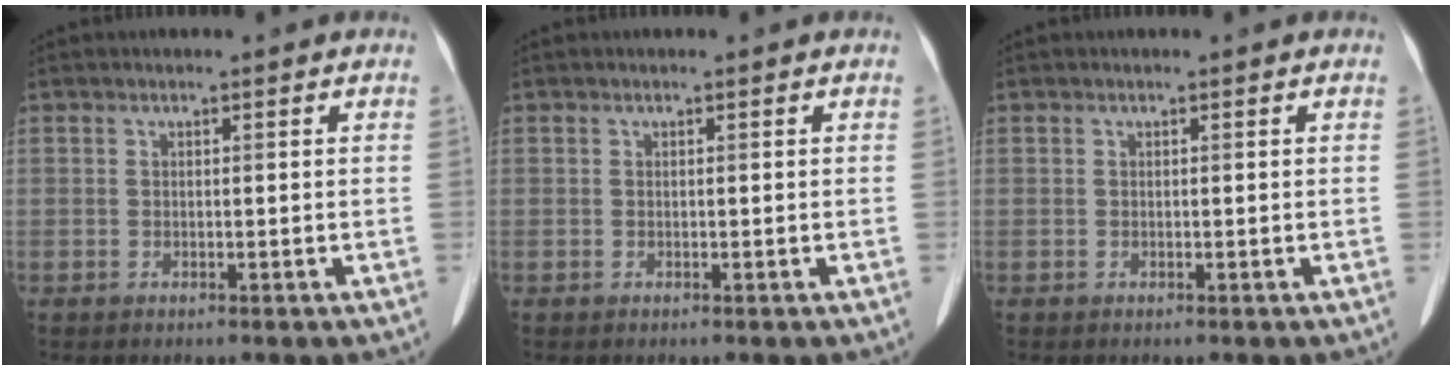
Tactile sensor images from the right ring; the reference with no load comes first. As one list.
[{"total": 0.0}, {"total": 0.0}]